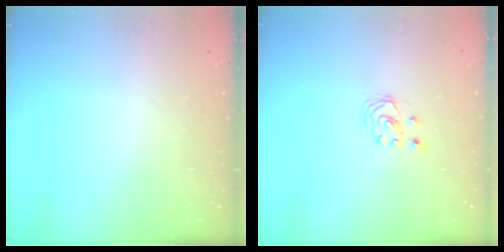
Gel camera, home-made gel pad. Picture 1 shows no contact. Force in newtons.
{"total": 2.1, "press": 2.1, "slide": 0.3}